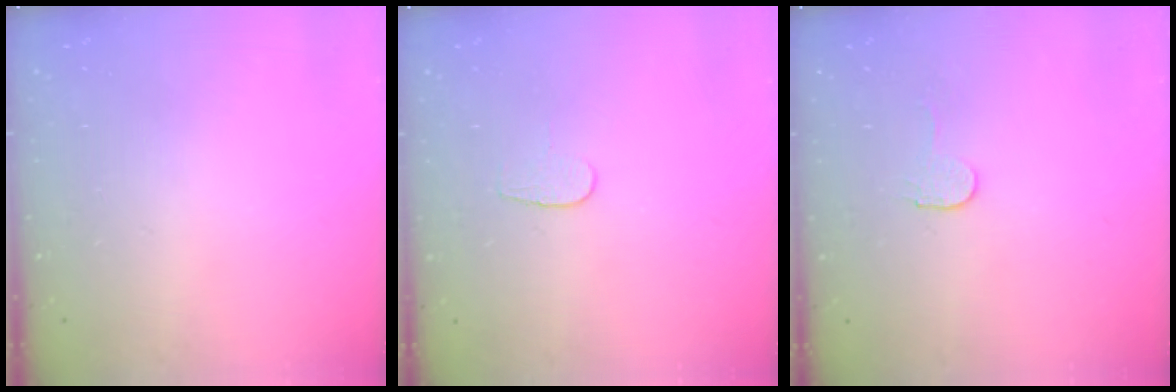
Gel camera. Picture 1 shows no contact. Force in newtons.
{"total": 3.7, "press": 3.7, "slide": 0.3}
{"total": 2.9, "press": 2.9, "slide": 0.3}